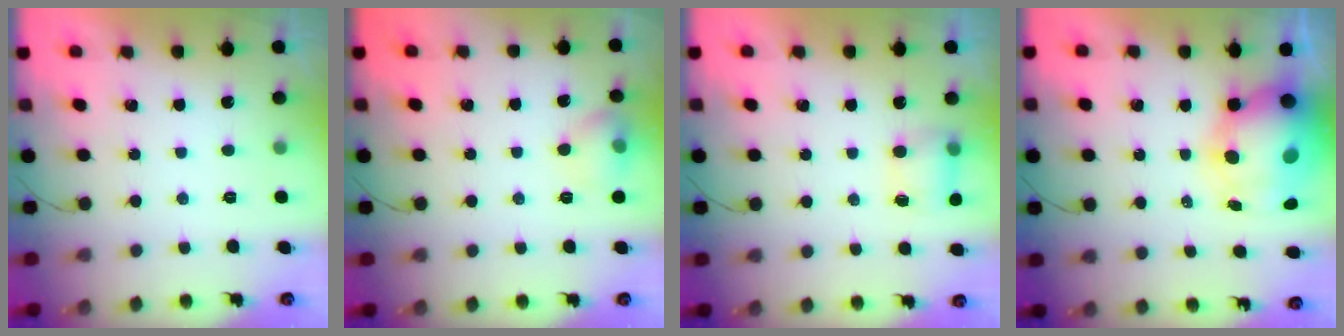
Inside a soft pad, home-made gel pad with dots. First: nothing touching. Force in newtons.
{"total": 7.4, "press": 7.2, "slide": 1.9}
{"total": 5.1, "press": 5.0, "slide": 0.8}
{"total": 12.8, "press": 12.4, "slide": 3.1}